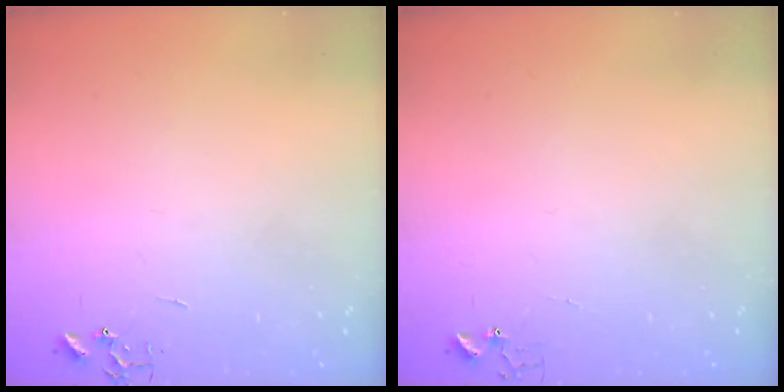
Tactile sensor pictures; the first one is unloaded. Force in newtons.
{"total": 3.9, "press": 3.9, "slide": 0.3}